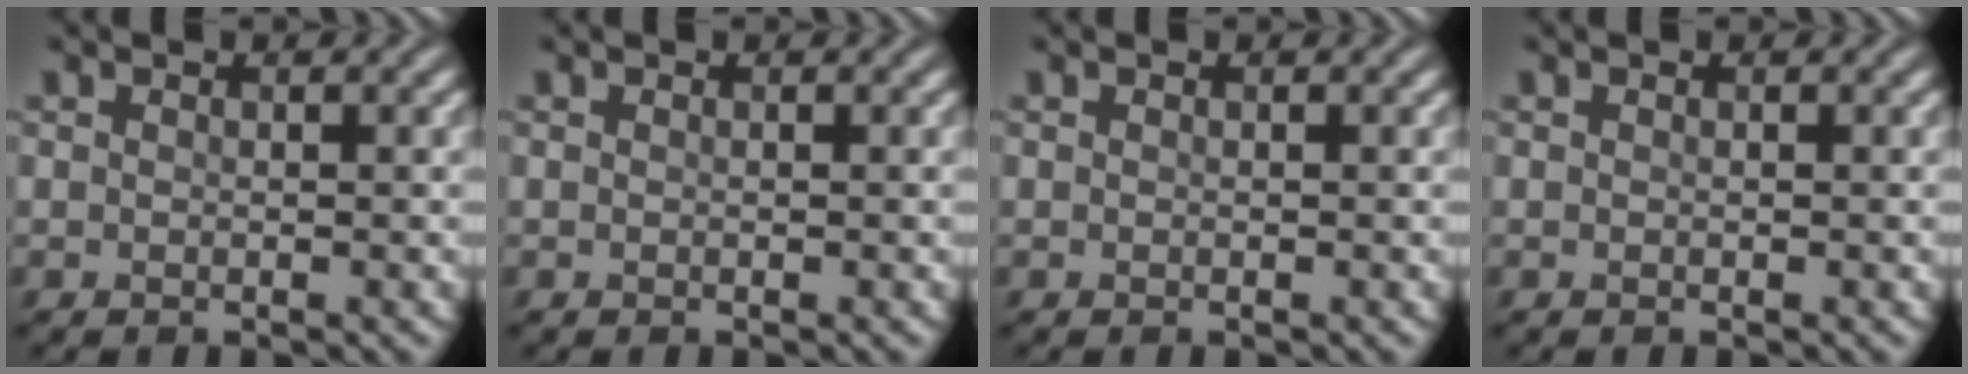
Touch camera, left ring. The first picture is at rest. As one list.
[{"total": 0.0}, {"total": 0.0}, {"total": 0.0}]